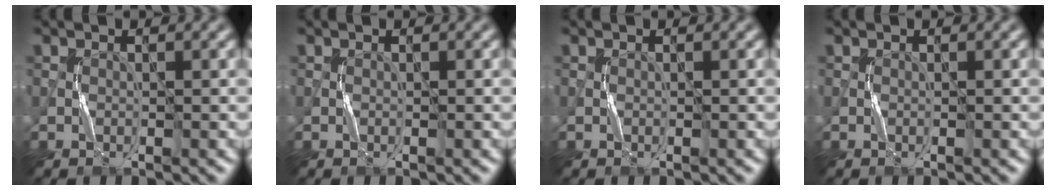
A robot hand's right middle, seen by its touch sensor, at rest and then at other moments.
{"total": 0.0}
{"total": 0.0}
{"total": 0.0}